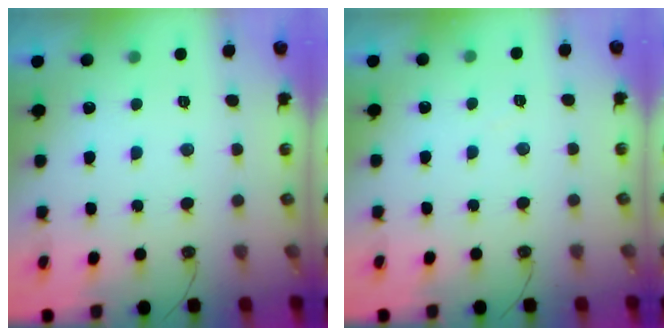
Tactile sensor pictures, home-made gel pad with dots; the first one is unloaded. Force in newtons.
{"total": 3.9, "press": 3.8, "slide": 0.6}